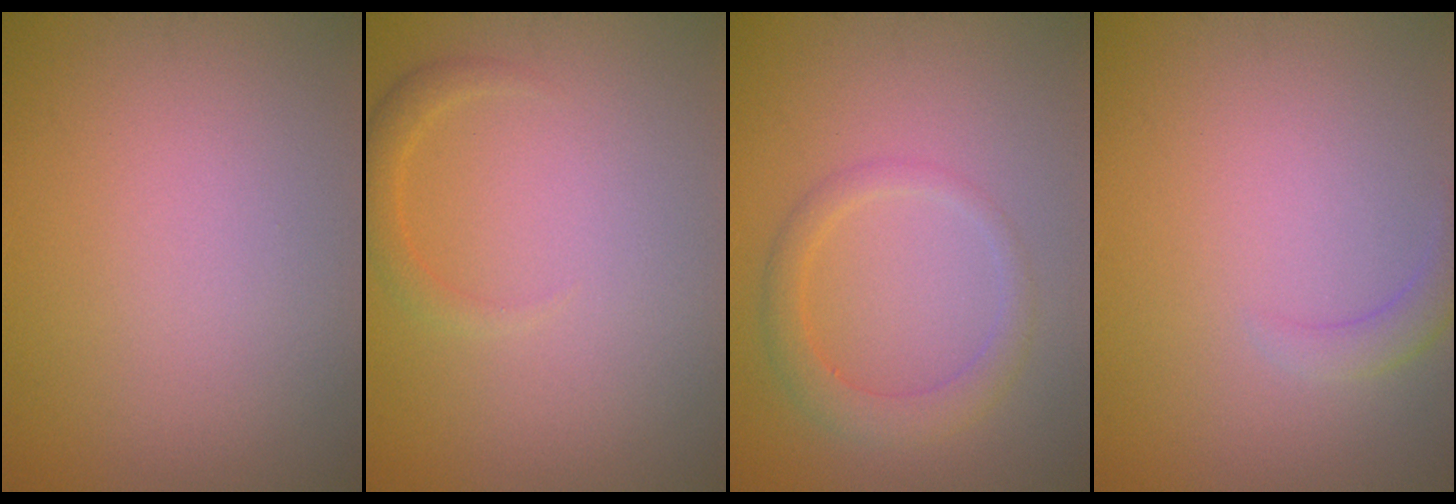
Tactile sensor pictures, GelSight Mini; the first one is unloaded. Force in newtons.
{"total": 1.4, "press": 1.4, "slide": 0.1}
{"total": 2.6, "press": 2.6, "slide": 0.0}
{"total": 1.6, "press": 1.6, "slide": 0.3}